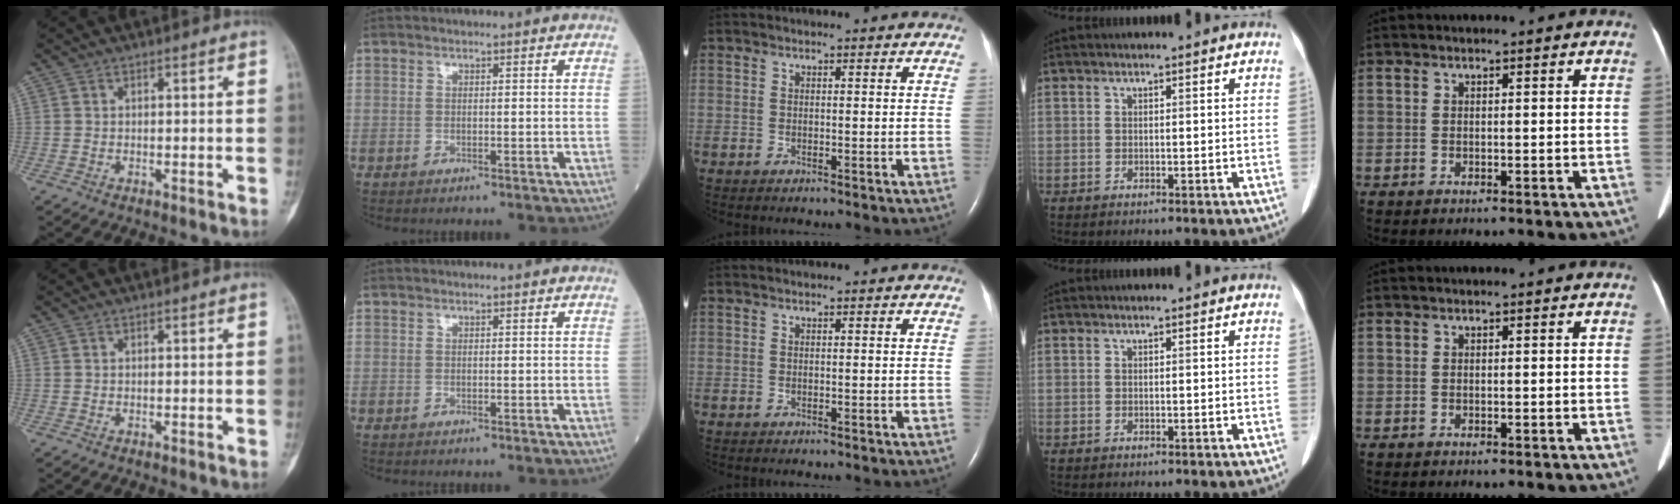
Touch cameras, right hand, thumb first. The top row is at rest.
{}